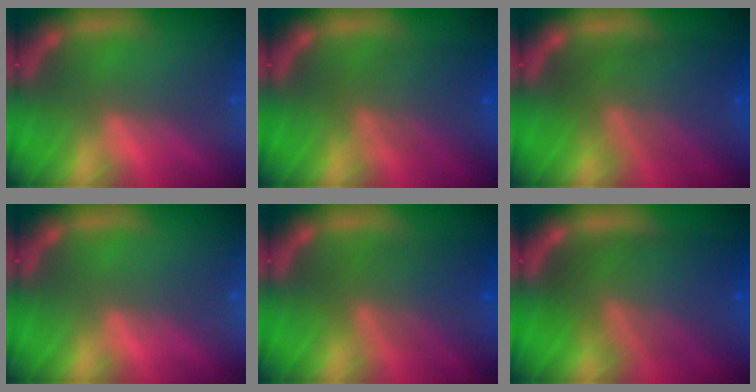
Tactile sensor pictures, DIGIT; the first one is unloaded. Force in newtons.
{"total": 5.5}
{"total": 8.5}
{"total": 0.0}
{"total": 6.5}
{"total": 10.0}